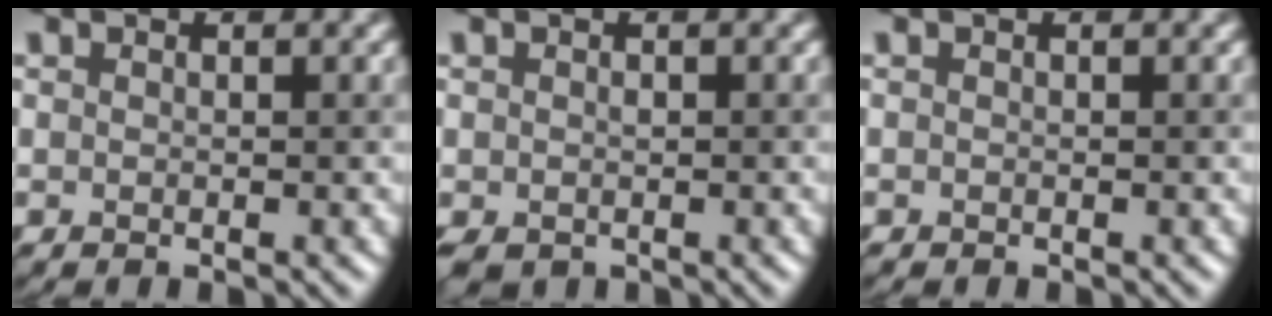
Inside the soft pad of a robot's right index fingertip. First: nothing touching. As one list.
[{"total": 1.6, "force": [-0.8, 1.2, 0.8], "torque": [-0.020, -0.007, -0.016]}, {"total": 0.0}]